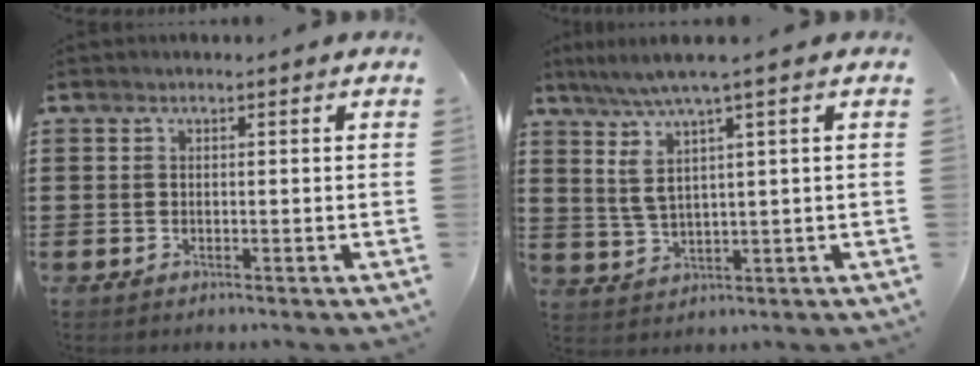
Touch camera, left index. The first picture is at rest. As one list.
[{"total": 5.2, "force": [2.3, 0.4, 4.6], "torque": [-0.112, -0.015, 0.029]}]